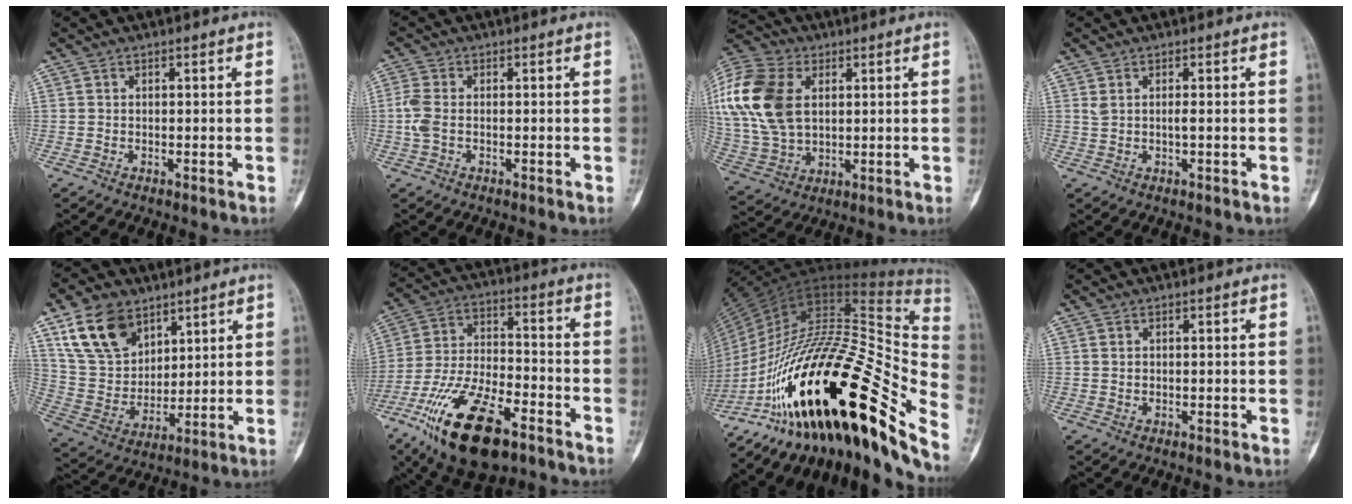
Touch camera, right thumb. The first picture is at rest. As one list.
[{"total": 3.7, "force": [-0.3, 2.1, 3.0], "torque": [-0.090, 0.005, -0.010]}, {"total": 22.6, "force": [5.4, 15.2, 15.8], "torque": [-0.363, 0.008, 0.106]}, {"total": 1.7, "force": [0.4, 0.5, 1.6], "torque": [-0.041, 0.007, 0.015]}, {"total": 14.7, "force": [8.7, 9.4, 7.1], "torque": [-0.111, -0.031, 0.178]}, {"total": 20.5, "force": [-11.8, 8.2, 14.7], "torque": [-0.295, 0.045, -0.211]}, {"total": 44.2, "force": [-20.4, 13.5, 36.8], "torque": [-0.521, 0.059, -0.325]}, {"total": 0.6, "force": [0.2, 0.5, 0.4], "torque": [-0.002, 0.000, 0.004]}]